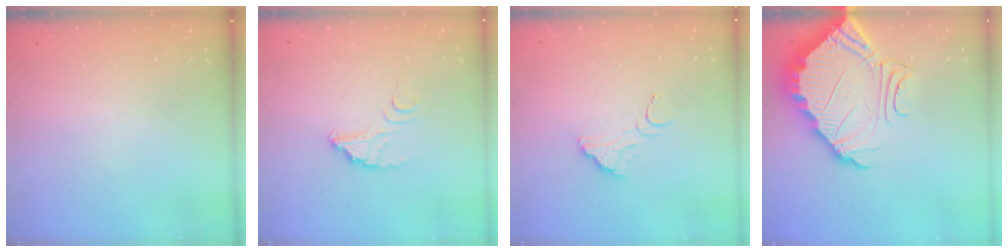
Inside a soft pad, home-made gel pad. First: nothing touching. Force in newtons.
{"total": 5.9, "press": 5.9, "slide": 0.5}
{"total": 2.6, "press": 2.6, "slide": 0.2}
{"total": 7.3, "press": 7.3, "slide": 0.4}